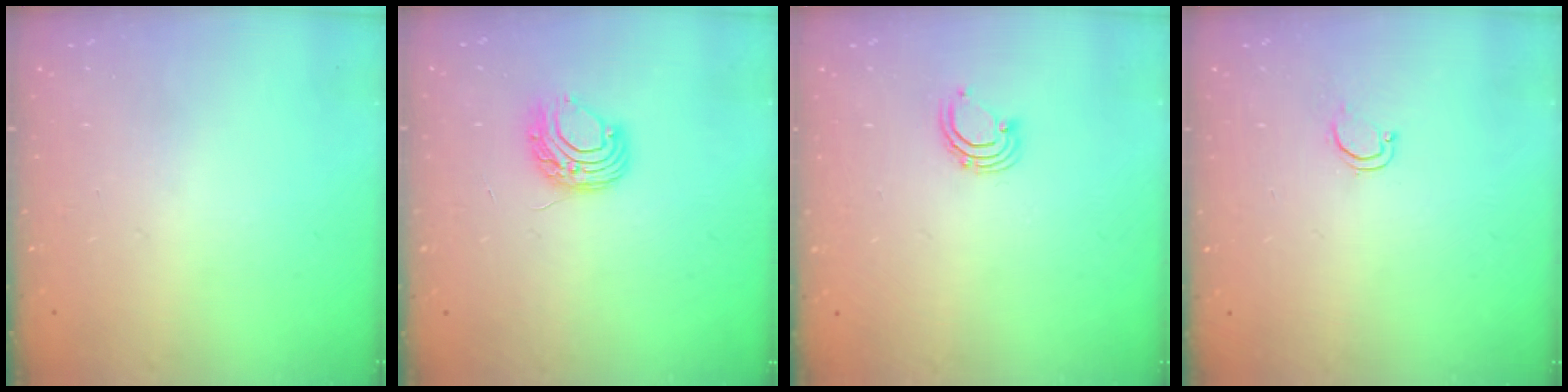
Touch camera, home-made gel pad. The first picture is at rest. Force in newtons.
{"total": 7.5, "press": 7.4, "slide": 0.7}
{"total": 2.9, "press": 2.9, "slide": 0.2}
{"total": 2.8, "press": 2.8, "slide": 0.2}